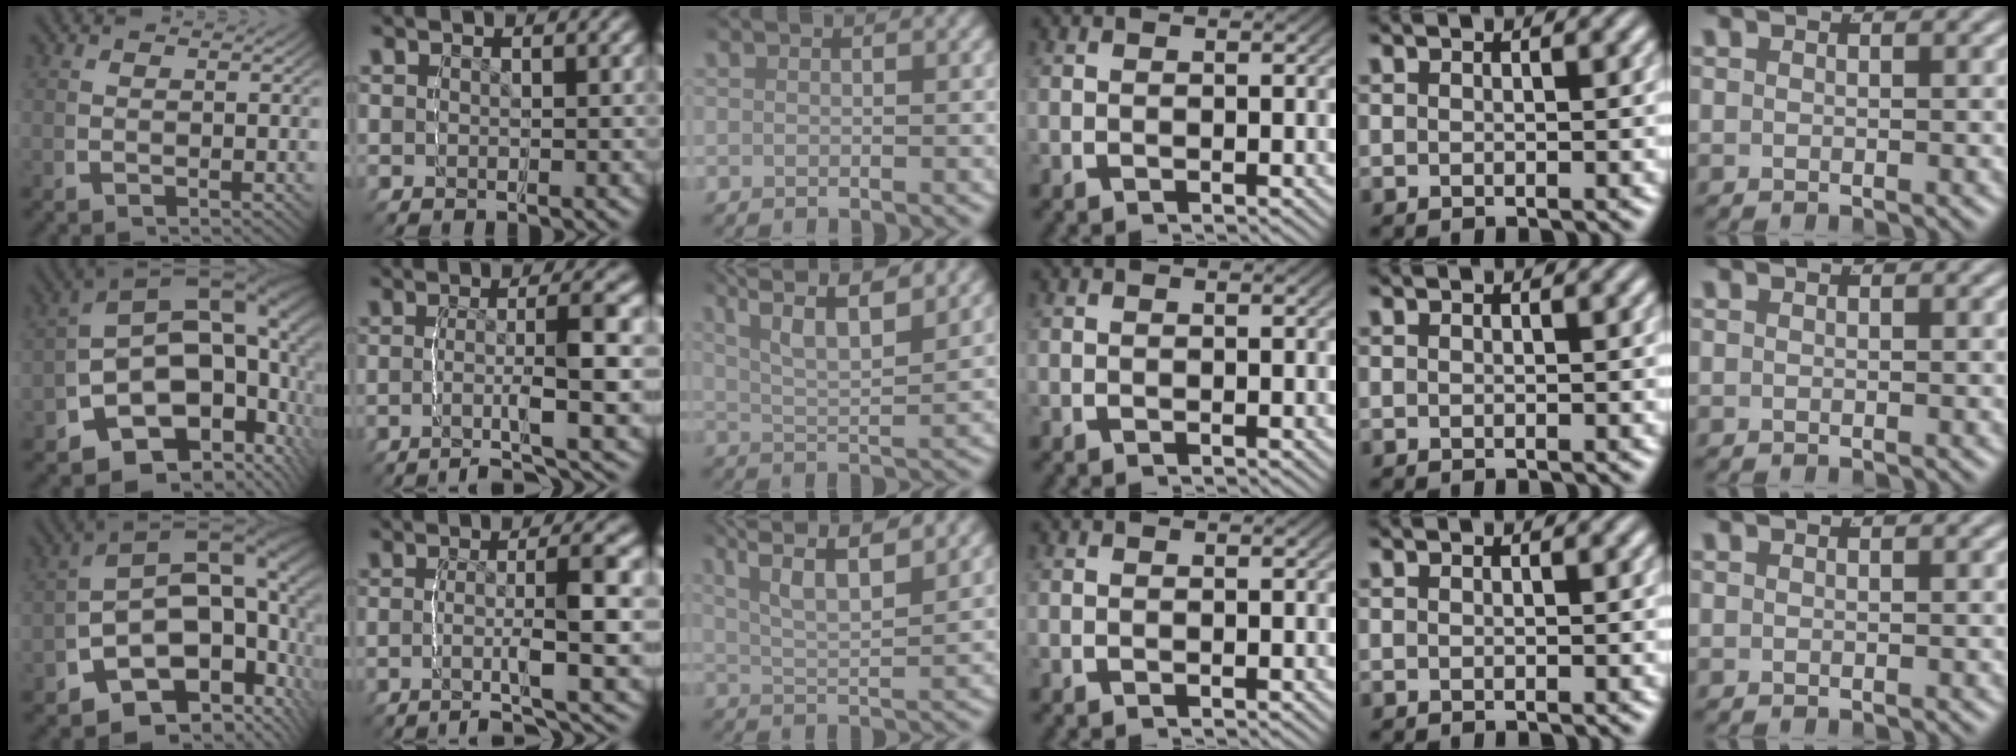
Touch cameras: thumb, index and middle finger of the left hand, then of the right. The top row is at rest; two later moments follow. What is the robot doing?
{"motion": "grasp_and_lifting", "object": "sponge"}